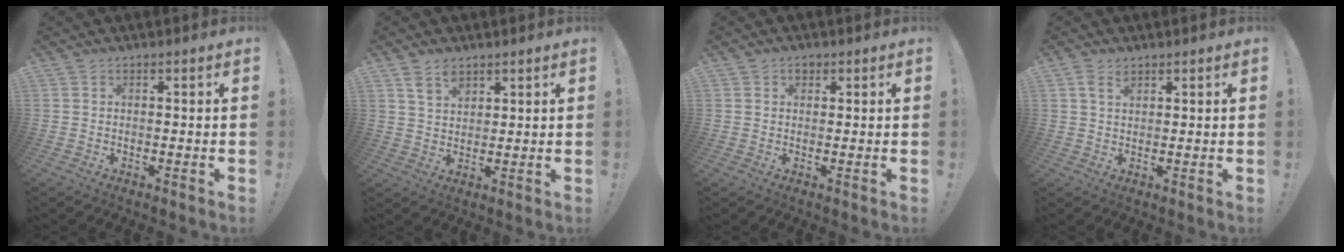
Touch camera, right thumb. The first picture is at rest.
{"total": 5.5, "force": [3.7, 3.1, 2.6], "torque": [-0.035, -0.021, 0.067]}
{"total": 1.6, "force": [0.7, 1.3, 0.7], "torque": [-0.003, 0.000, 0.011]}
{"total": 3.0, "force": [1.9, 1.4, 1.8], "torque": [-0.030, -0.008, 0.034]}